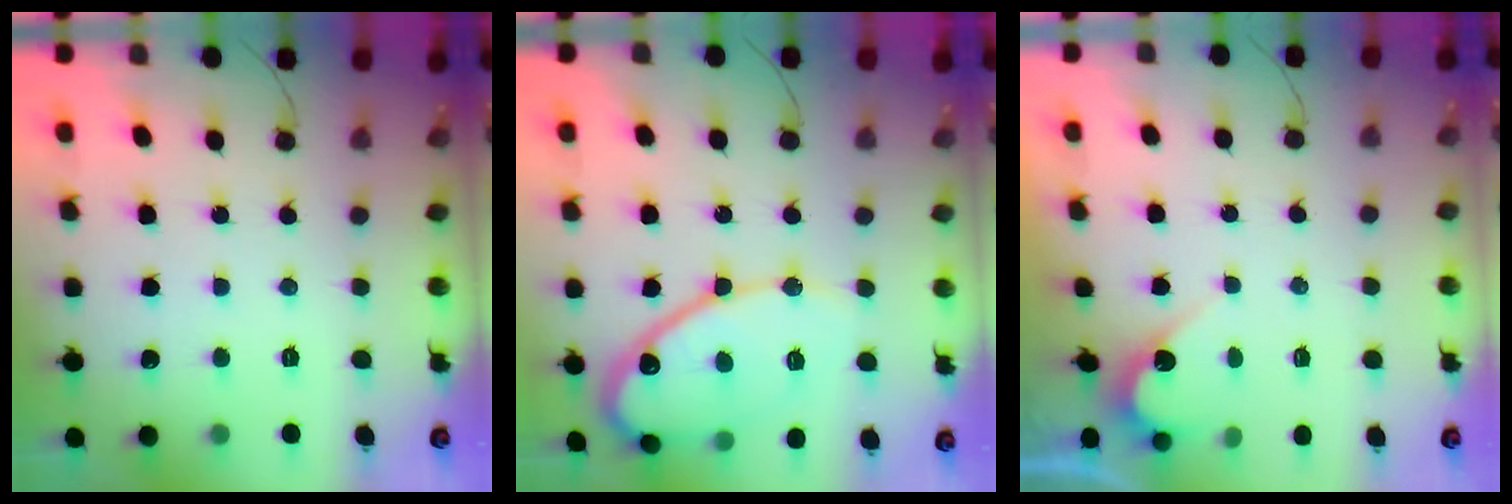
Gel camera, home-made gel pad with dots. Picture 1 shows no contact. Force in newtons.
{"total": 15.4, "press": 15.3, "slide": 1.2}
{"total": 4.2, "press": 4.2, "slide": 0.3}